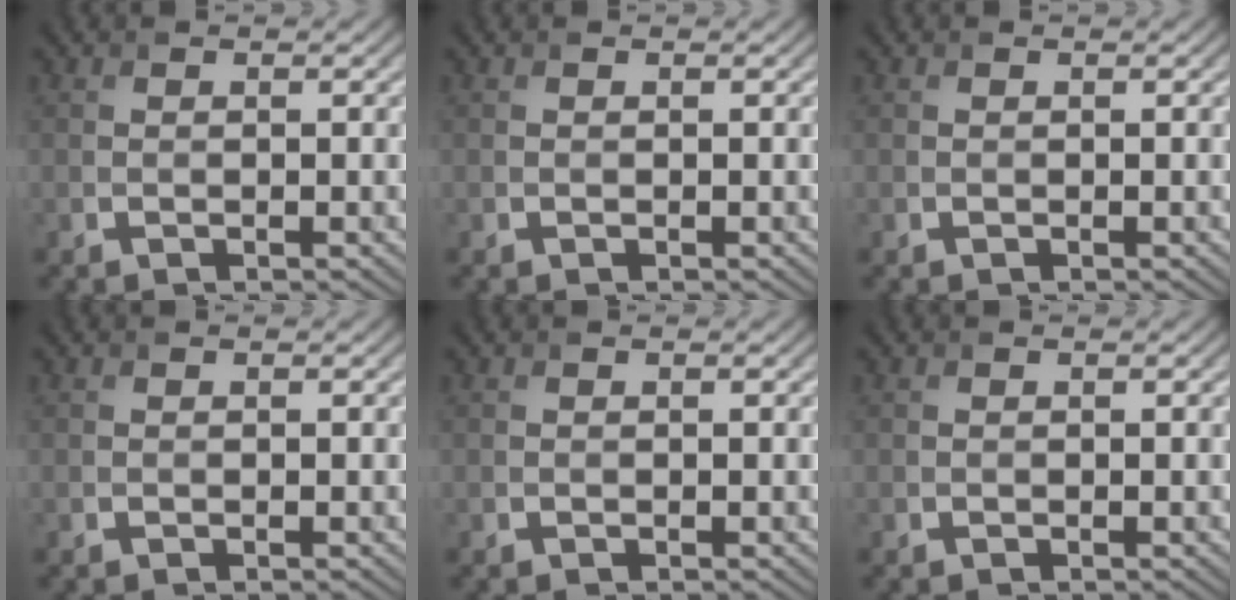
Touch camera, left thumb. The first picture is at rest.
{"total": 0.0}
{"total": 0.0}
{"total": 0.0}
{"total": 0.0}
{"total": 0.0}